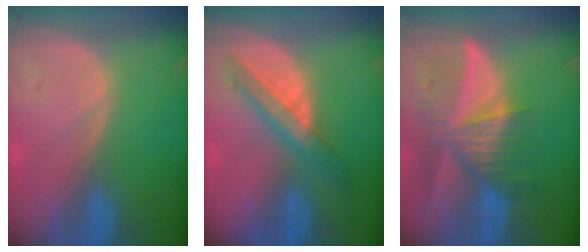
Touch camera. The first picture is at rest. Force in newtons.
{"total": 5.7, "press": 5.7, "slide": 0.3}
{"total": 9.8, "press": 8.6, "slide": 4.7}